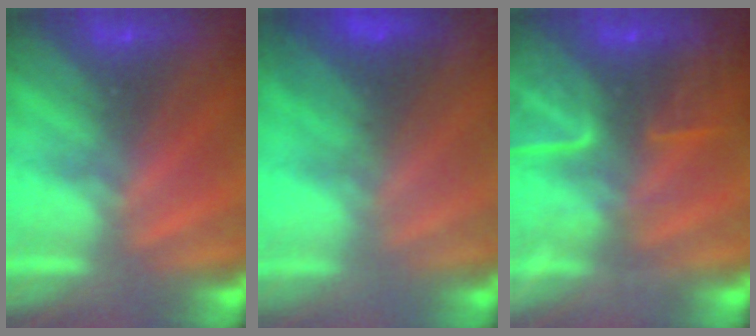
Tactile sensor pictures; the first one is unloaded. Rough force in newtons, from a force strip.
{"total": 2.7}
{"total": 8.8}